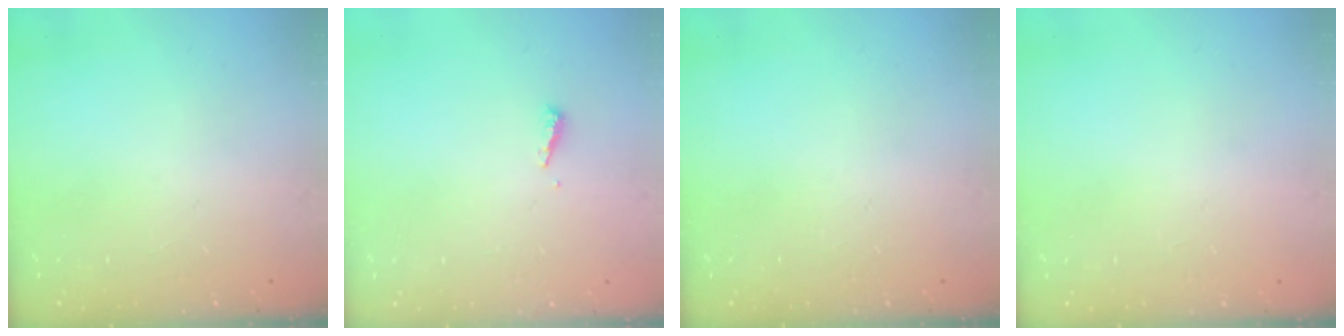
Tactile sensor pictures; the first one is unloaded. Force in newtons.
{"total": 4.0, "press": 4.0, "slide": 0.4}
{"total": 0.0}
{"total": 1.0, "press": 0.8, "slide": 0.6}